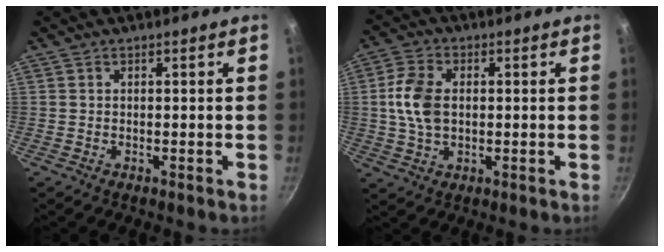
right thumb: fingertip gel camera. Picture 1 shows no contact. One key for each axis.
{"total": 8.5, "fx": 0.5, "fy": 5.7, "fz": 6.4, "tx": -0.117, "ty": 0.012, "tz": 0.006}